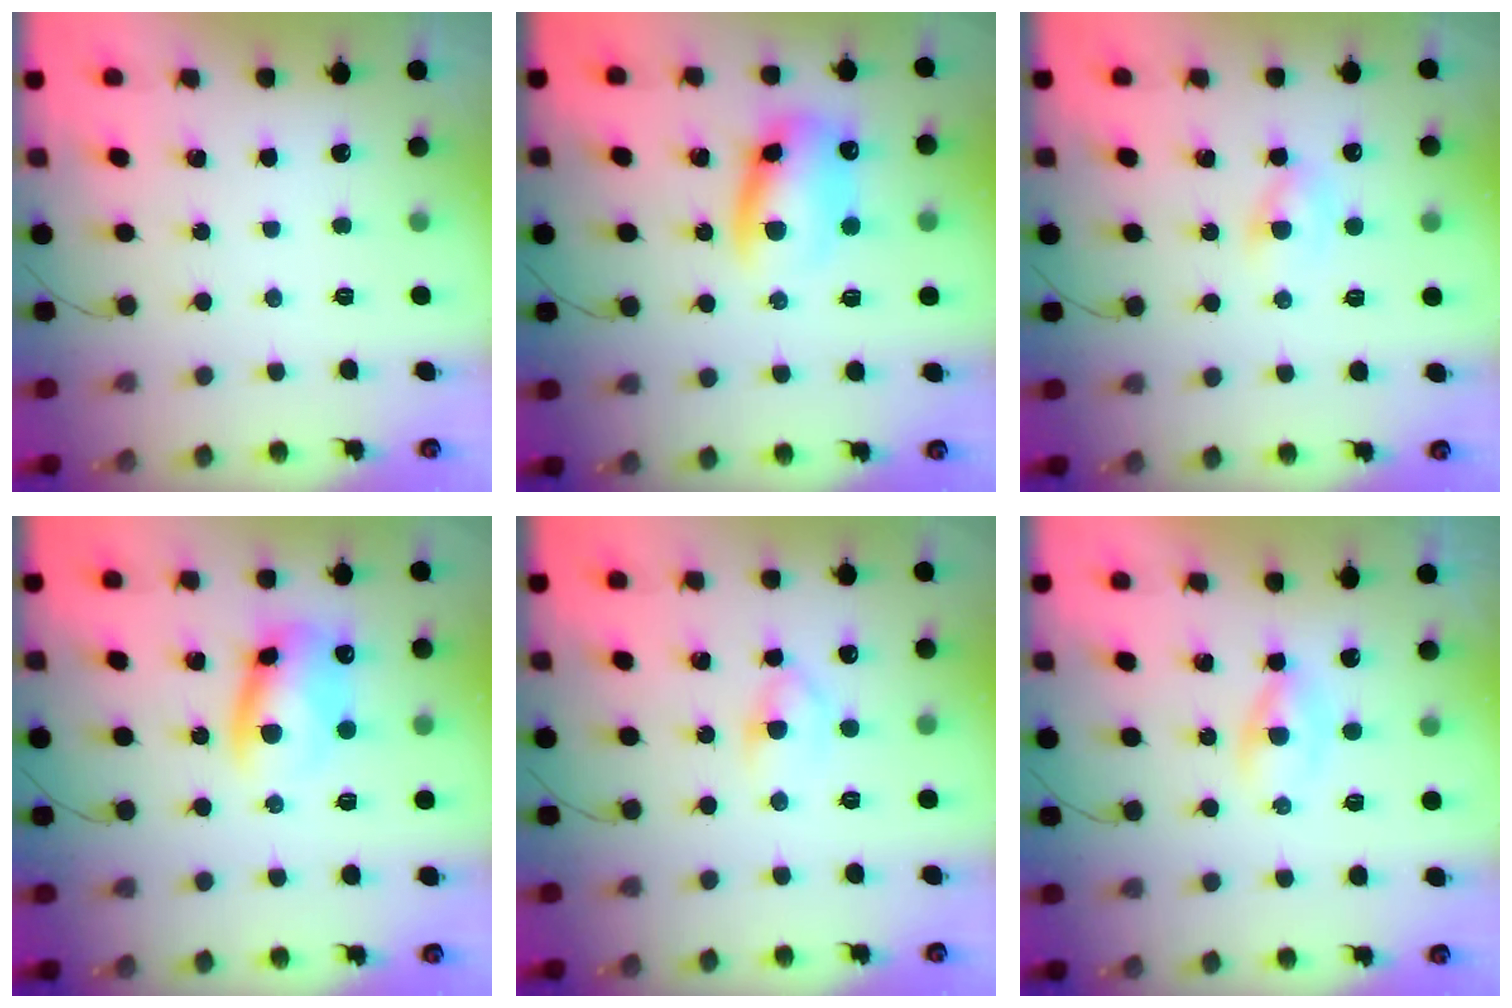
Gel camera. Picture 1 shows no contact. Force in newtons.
{"total": 11.2, "press": 11.0, "slide": 1.9}
{"total": 2.4, "press": 2.2, "slide": 1.0}
{"total": 9.4, "press": 9.3, "slide": 1.5}
{"total": 4.6, "press": 4.4, "slide": 1.5}
{"total": 2.1, "press": 1.7, "slide": 1.2}